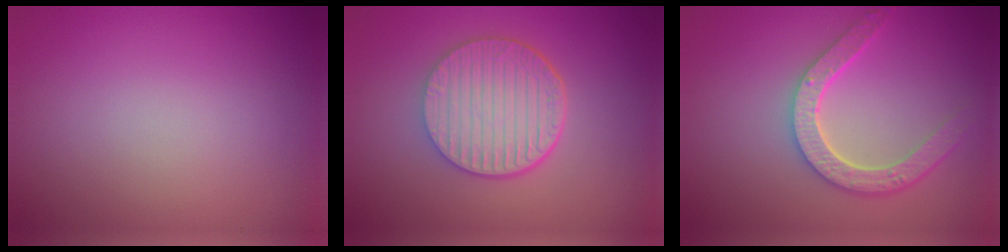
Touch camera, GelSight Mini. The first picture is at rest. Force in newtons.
{"total": 6.6, "press": 4.7, "slide": 4.6}
{"total": 5.0, "press": 4.1, "slide": 3.0}